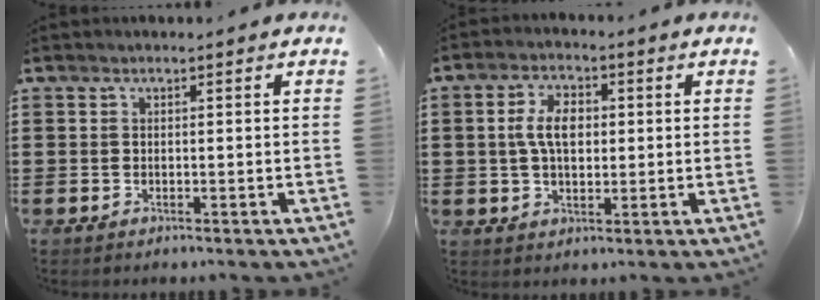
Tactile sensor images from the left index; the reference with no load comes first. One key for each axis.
{"total": 5.8, "fx": 0.8, "fy": 3.3, "fz": 4.8, "tx": -0.099, "ty": 0.008, "tz": 0.007}